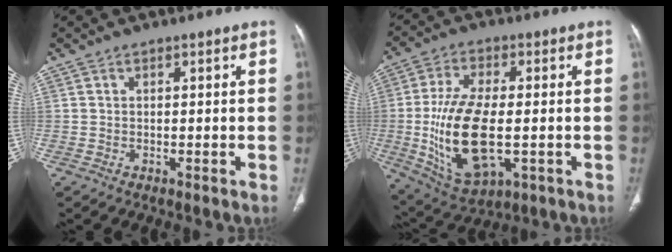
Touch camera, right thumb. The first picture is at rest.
{"total": 17.3, "force": [-2.3, 8.1, 15.0], "torque": [-0.290, -0.006, -0.027]}